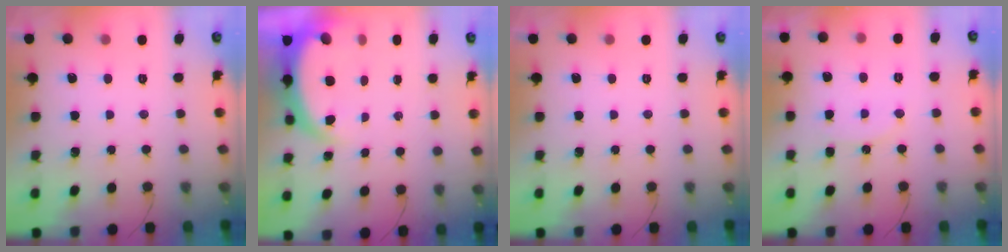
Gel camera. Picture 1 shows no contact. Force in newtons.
{"total": 5.9, "press": 5.8, "slide": 0.4}
{"total": 0.0}
{"total": 6.9, "press": 6.9, "slide": 0.9}